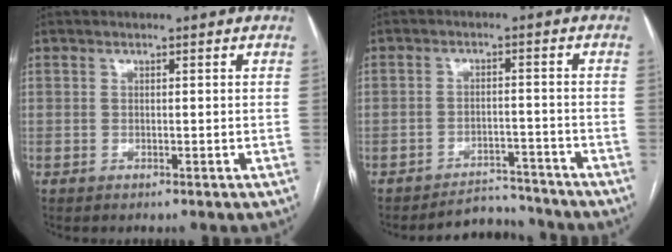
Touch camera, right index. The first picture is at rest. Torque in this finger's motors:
{"motor_torque": [-0.05, -0.02, -0.12, -0.04]}